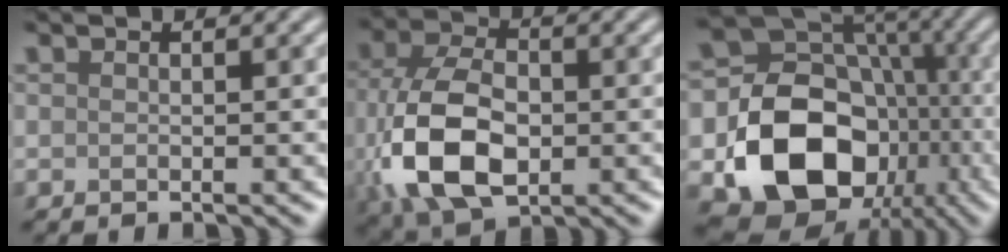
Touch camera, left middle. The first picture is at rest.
{"total": 10.5, "force": [-1.8, 6.7, 7.8], "torque": [-0.190, -0.008, -0.041]}
{"total": 16.3, "force": [-4.4, 13.3, 8.4], "torque": [-0.132, -0.023, -0.085]}